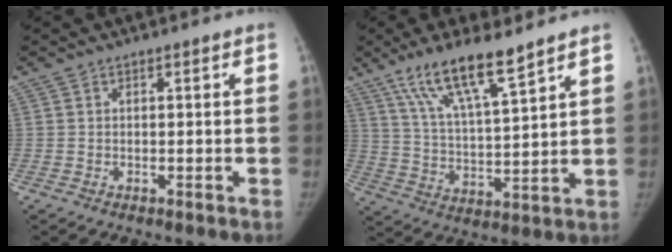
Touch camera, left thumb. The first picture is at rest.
{"total": 13.5, "force": [9.3, 2.3, 9.5], "torque": [-0.169, -0.044, 0.181]}